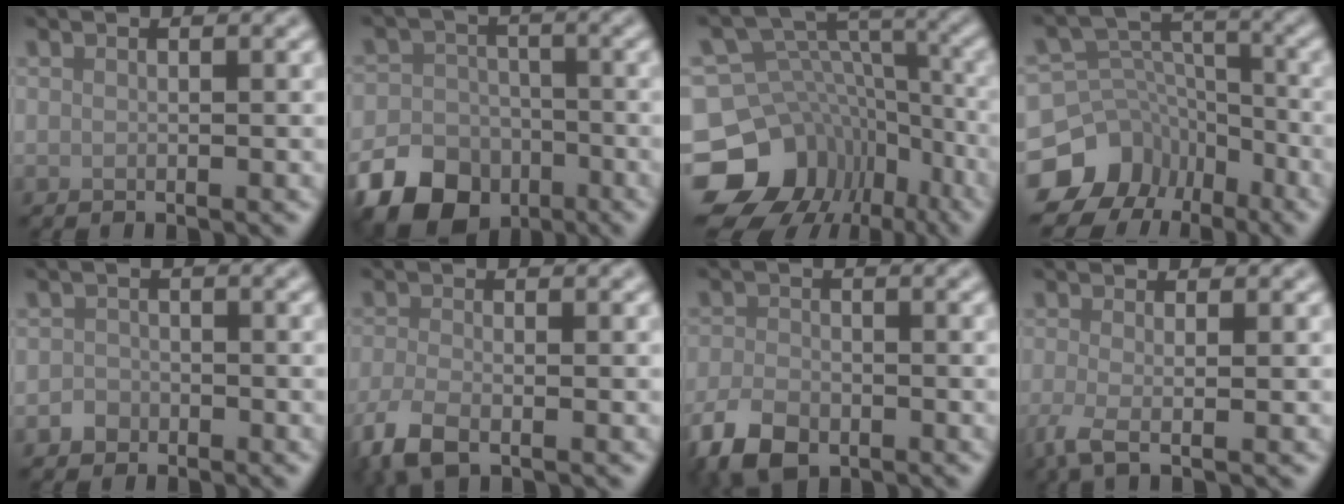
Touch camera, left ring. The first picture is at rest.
{"total": 11.2, "force": [-6.2, 8.5, 3.7], "torque": [-0.056, -0.047, -0.127]}
{"total": 13.5, "force": [-7.0, 10.5, 4.7], "torque": [-0.106, 0.013, -0.096]}
{"total": 12.3, "force": [-7.5, 9.3, 2.7], "torque": [-0.062, -0.012, -0.122]}
{"total": 1.3, "force": [-0.8, 1.1, 0.0], "torque": [0.010, 0.003, -0.015]}
{"total": 3.7, "force": [-2.3, 1.5, 2.5], "torque": [-0.062, -0.010, -0.054]}
{"total": 5.1, "force": [-3.2, 2.9, 2.7], "torque": [-0.058, -0.008, -0.068]}
{"total": 2.6, "force": [-0.8, 0.7, 2.4], "torque": [-0.052, -0.009, -0.023]}